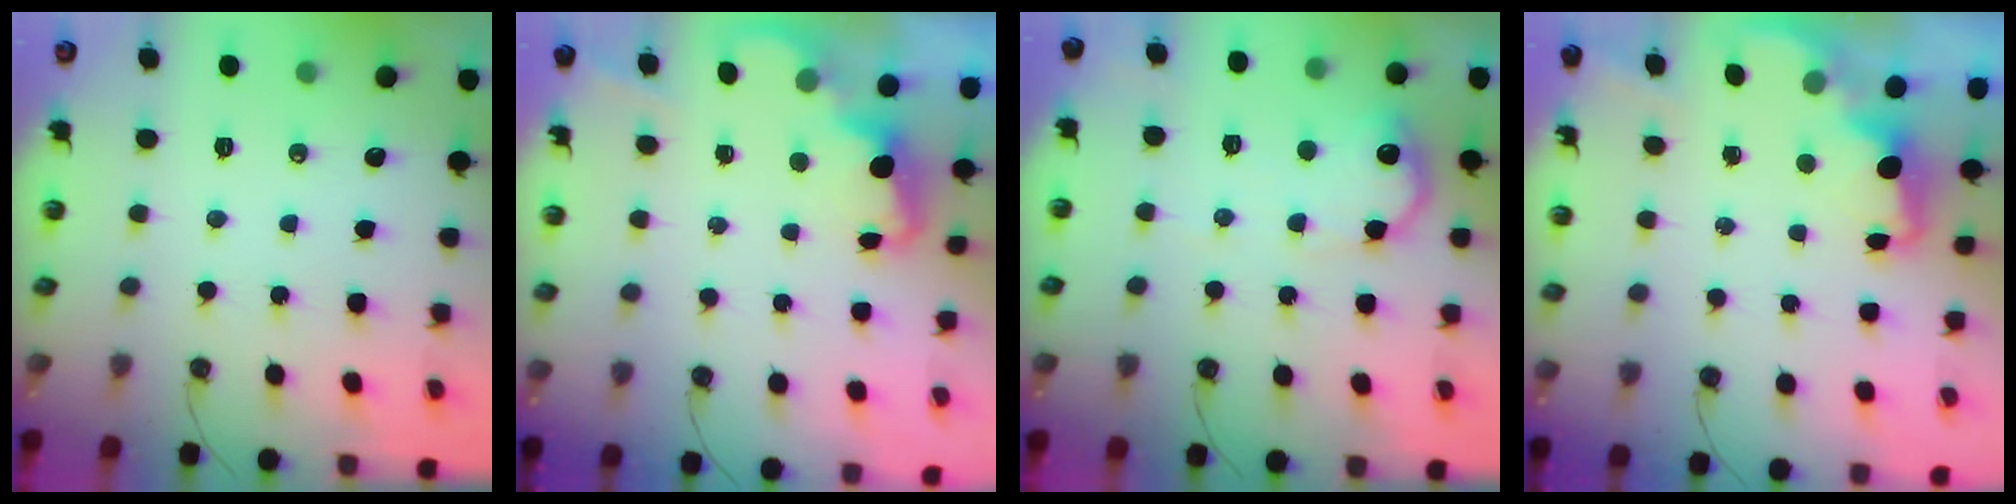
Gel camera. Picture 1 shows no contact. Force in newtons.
{"total": 2.3, "press": 2.3, "slide": 0.5}
{"total": 12.5, "press": 12.5, "slide": 0.4}
{"total": 1.4, "press": 1.3, "slide": 0.6}